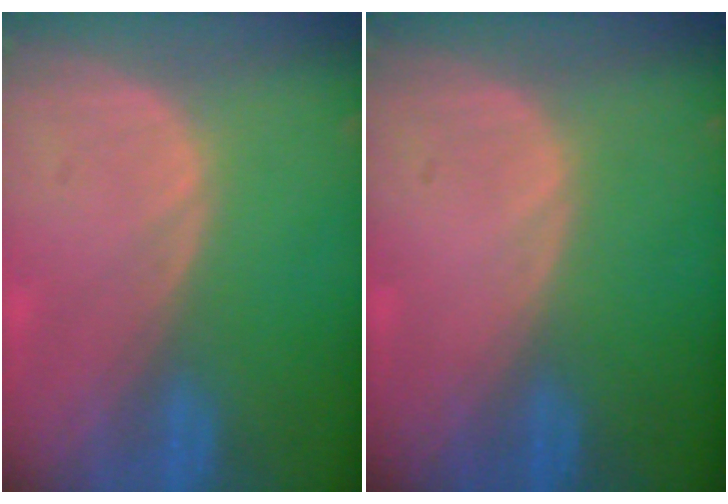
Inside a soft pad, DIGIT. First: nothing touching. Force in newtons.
{"total": 0.0}